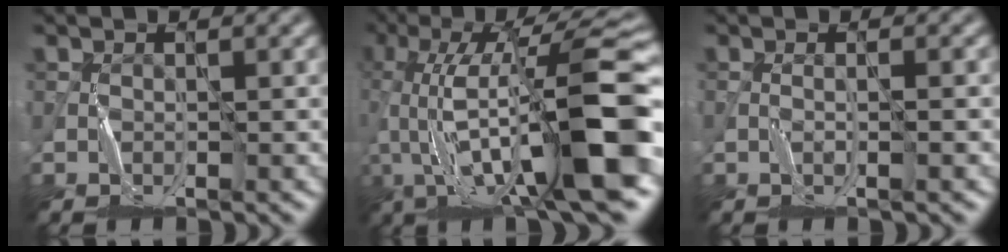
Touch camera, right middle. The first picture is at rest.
{"total": 12.8, "force": [-3.2, 3.1, 12.0], "torque": [-0.210, 0.026, -0.050]}
{"total": 0.6, "force": [-0.2, -0.6, 0.2], "torque": [-0.002, 0.002, -0.006]}